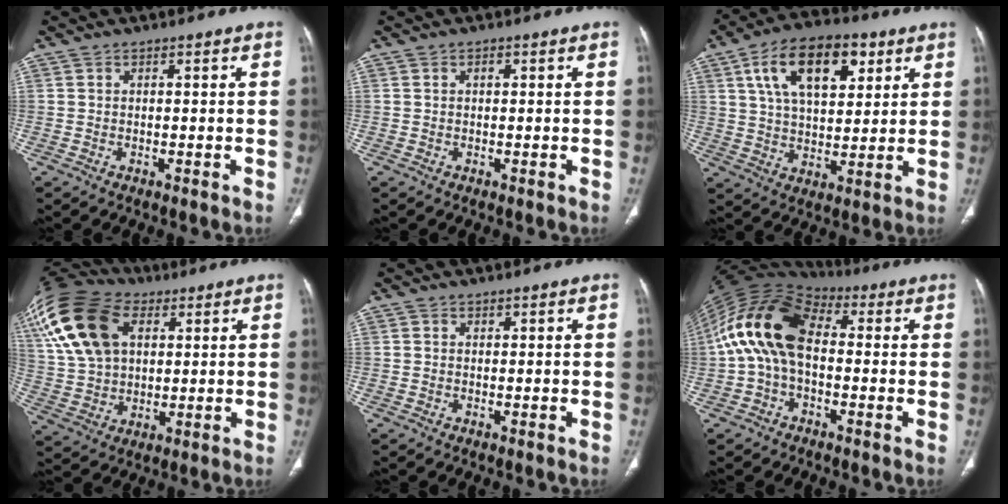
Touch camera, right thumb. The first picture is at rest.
{"total": 0.9, "force": [0.3, 0.5, 0.7], "torque": [-0.012, 0.003, 0.006]}
{"total": 17.0, "force": [7.1, 9.1, 12.4], "torque": [-0.177, -0.009, 0.119]}
{"total": 24.5, "force": [9.5, 15.8, 16.2], "torque": [-0.362, 0.030, 0.180]}
{"total": 0.0}
{"total": 15.1, "force": [0.5, 9.1, 12.0], "torque": [-0.227, 0.039, -0.004]}